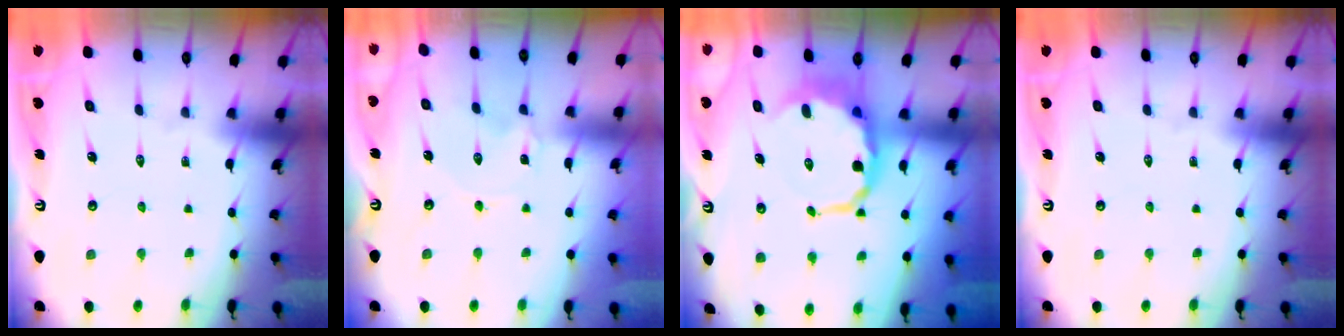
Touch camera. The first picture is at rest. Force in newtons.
{"total": 2.8, "press": 2.8, "slide": 0.4}
{"total": 7.8, "press": 7.4, "slide": 2.5}
{"total": 0.0}